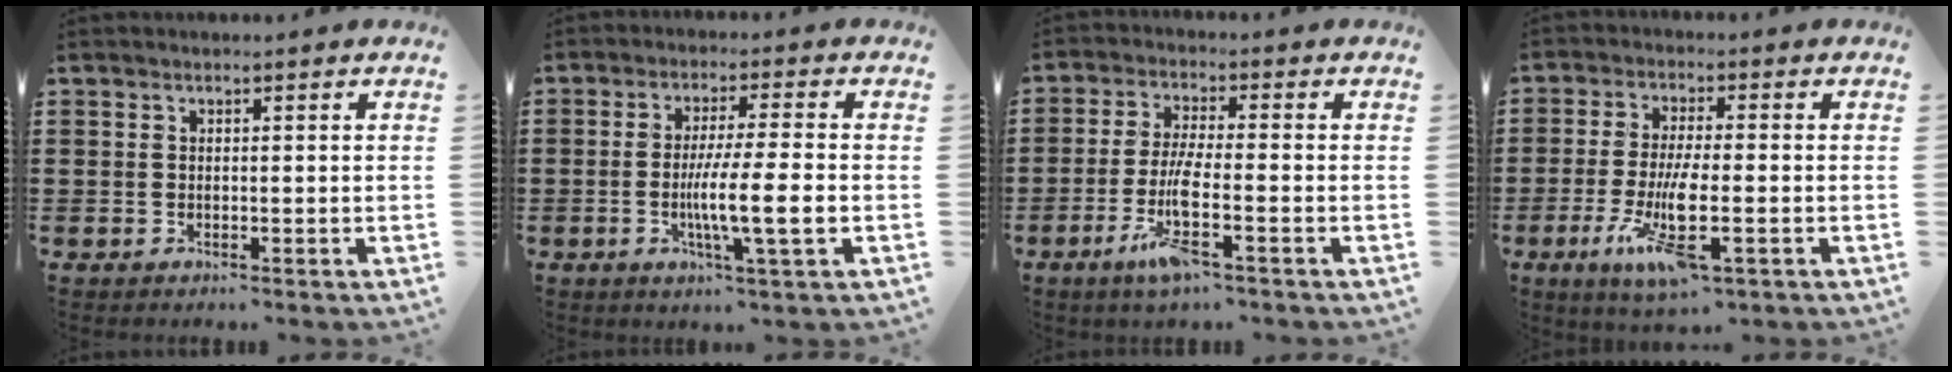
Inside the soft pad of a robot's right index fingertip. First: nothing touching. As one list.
[{"total": 8.5, "force": [-1.7, 0.3, 8.3], "torque": [-0.146, -0.012, -0.032]}, {"total": 7.2, "force": [-3.2, 0.8, 6.4], "torque": [-0.140, -0.013, -0.064]}, {"total": 9.2, "force": [-3.5, 2.0, 8.3], "torque": [-0.181, -0.017, -0.066]}]